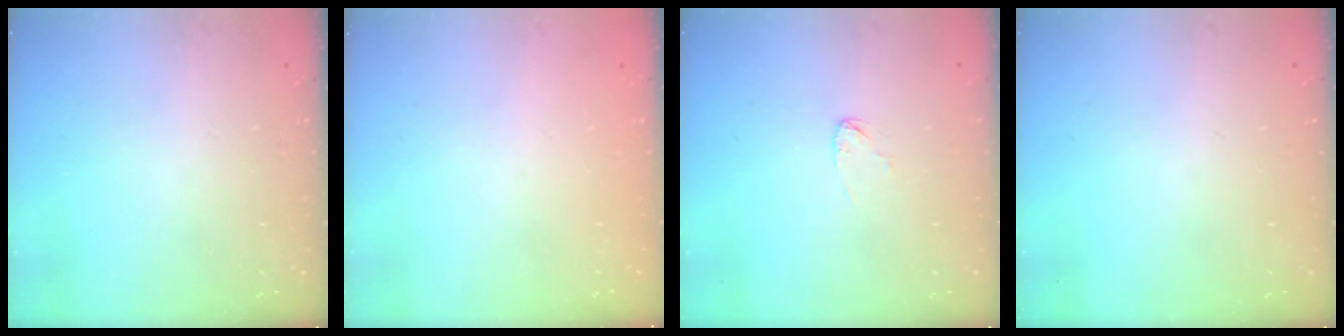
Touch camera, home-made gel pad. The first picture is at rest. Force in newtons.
{"total": 0.0}
{"total": 3.0, "press": 3.0, "slide": 0.2}
{"total": 0.0}